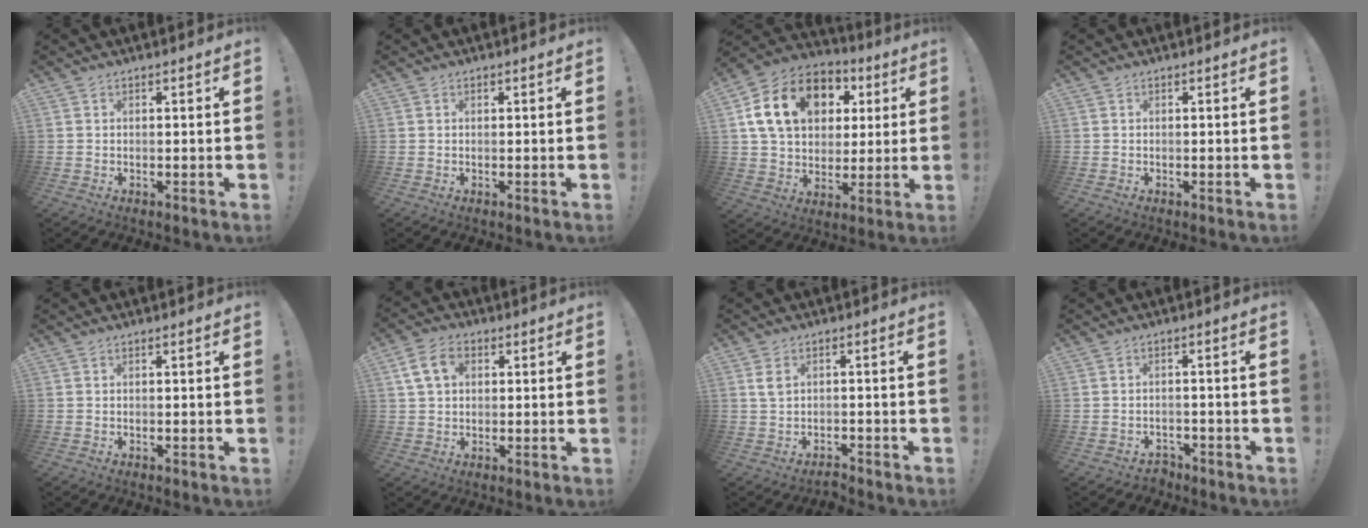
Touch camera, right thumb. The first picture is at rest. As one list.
[{"total": 0.0}, {"total": 19.9, "force": [6.9, 14.5, 11.8], "torque": [-0.197, -0.009, 0.135]}, {"total": 0.9, "force": [-0.1, 0.8, -0.2], "torque": [0.003, 0.002, -0.002]}, {"total": 0.0}, {"total": 9.0, "force": [2.9, 6.1, 5.9], "torque": [-0.104, 0.005, 0.057]}, {"total": 2.8, "force": [-0.7, 1.7, 2.0], "torque": [-0.044, 0.003, -0.015]}, {"total": 2.4, "force": [-1.5, 1.6, 0.9], "torque": [-0.012, 0.001, -0.027]}]